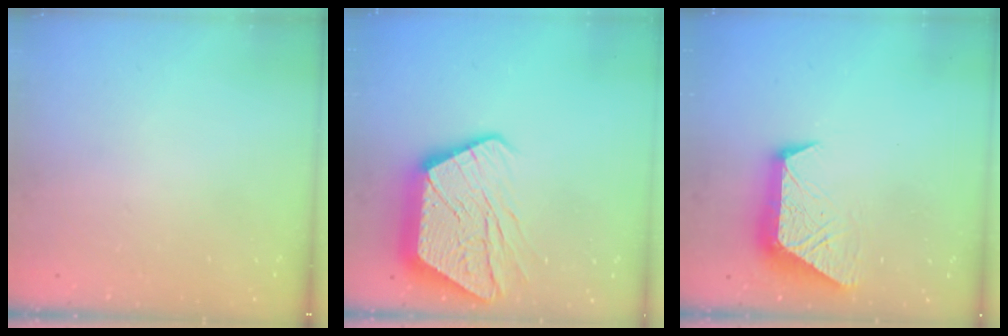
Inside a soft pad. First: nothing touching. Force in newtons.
{"total": 20.1, "press": 20.0, "slide": 1.3}
{"total": 11.4, "press": 11.3, "slide": 1.0}